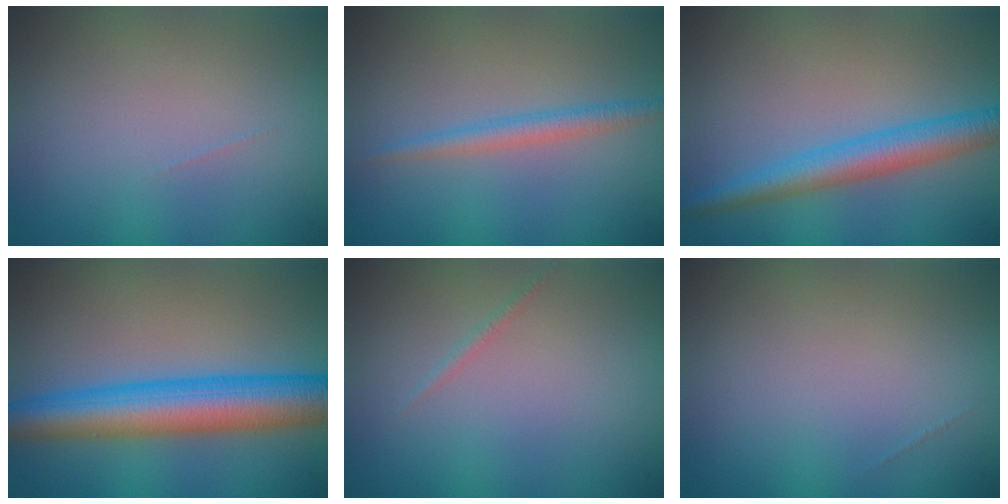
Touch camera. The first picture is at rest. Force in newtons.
{"total": 1.8, "press": 1.8, "slide": 0.1}
{"total": 3.9, "press": 3.9, "slide": 0.2}
{"total": 7.7, "press": 7.7, "slide": 0.0}
{"total": 0.5, "press": 0.5, "slide": 0.0}
{"total": 0.0}